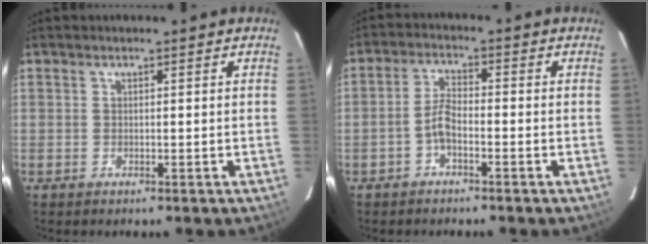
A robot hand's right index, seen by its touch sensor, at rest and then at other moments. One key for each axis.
{"total": 3.4, "fx": -1.9, "fy": 1.1, "fz": 2.6, "tx": -0.059, "ty": 0.013, "tz": -0.038}